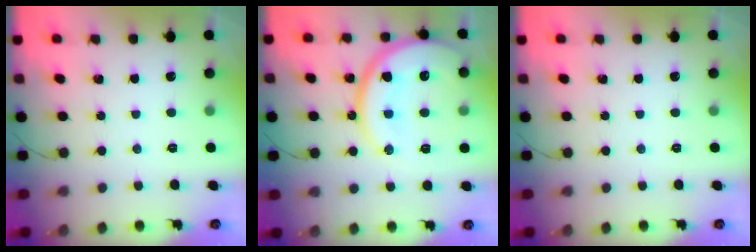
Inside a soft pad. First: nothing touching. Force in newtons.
{"total": 20.8, "press": 20.8, "slide": 1.6}
{"total": 0.0}